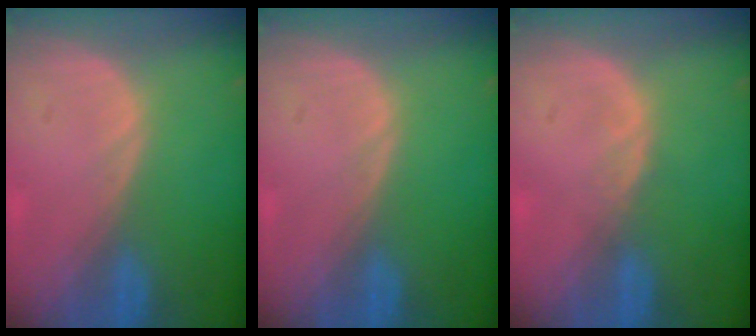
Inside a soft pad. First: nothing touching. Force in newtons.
{"total": 0.0}
{"total": 0.9, "press": 0.9, "slide": 0.2}